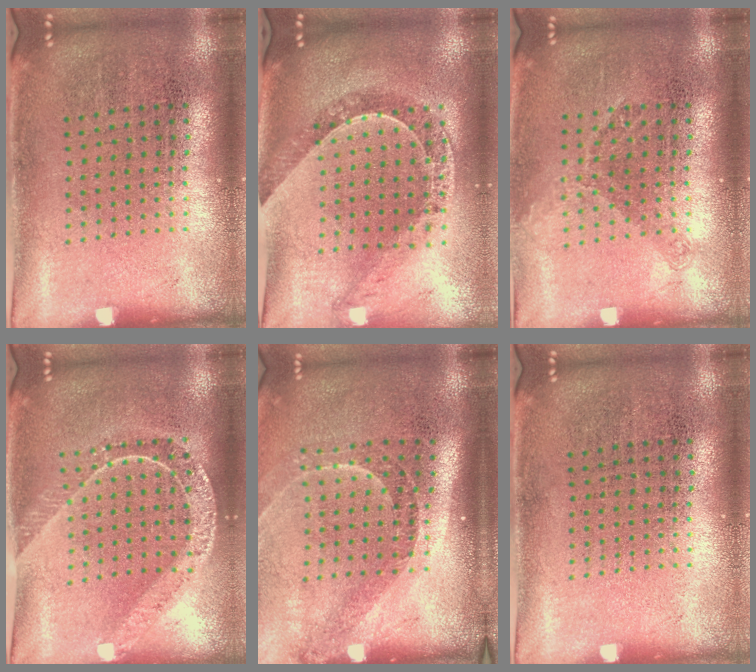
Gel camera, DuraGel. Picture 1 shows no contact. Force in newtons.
{"total": 1.1, "press": 1.1, "slide": 0.2}
{"total": 1.2, "press": 0.9, "slide": 0.8}
{"total": 1.7, "press": 1.5, "slide": 0.8}
{"total": 1.6, "press": 1.3, "slide": 0.9}
{"total": 0.0}